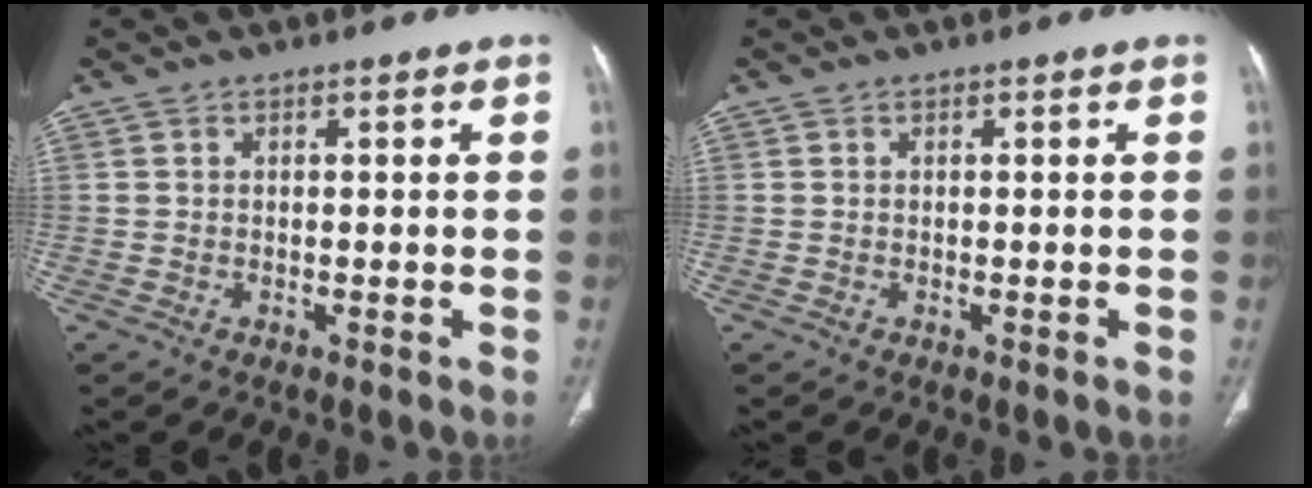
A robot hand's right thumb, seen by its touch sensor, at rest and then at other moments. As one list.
[{"total": 0.0}]